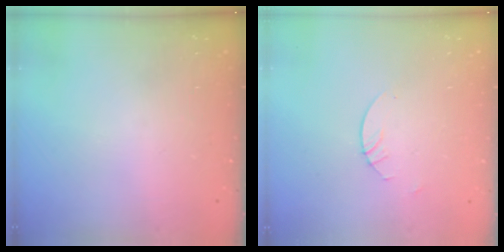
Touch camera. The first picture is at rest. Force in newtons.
{"total": 2.7, "press": 2.7, "slide": 0.2}